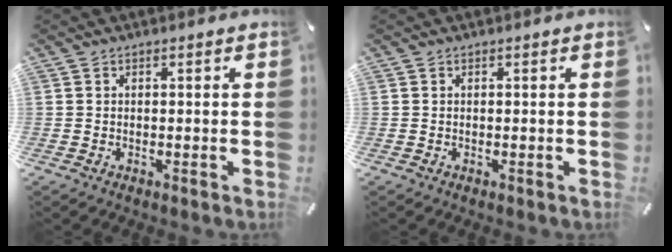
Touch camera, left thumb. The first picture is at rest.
{"total": 0.0}